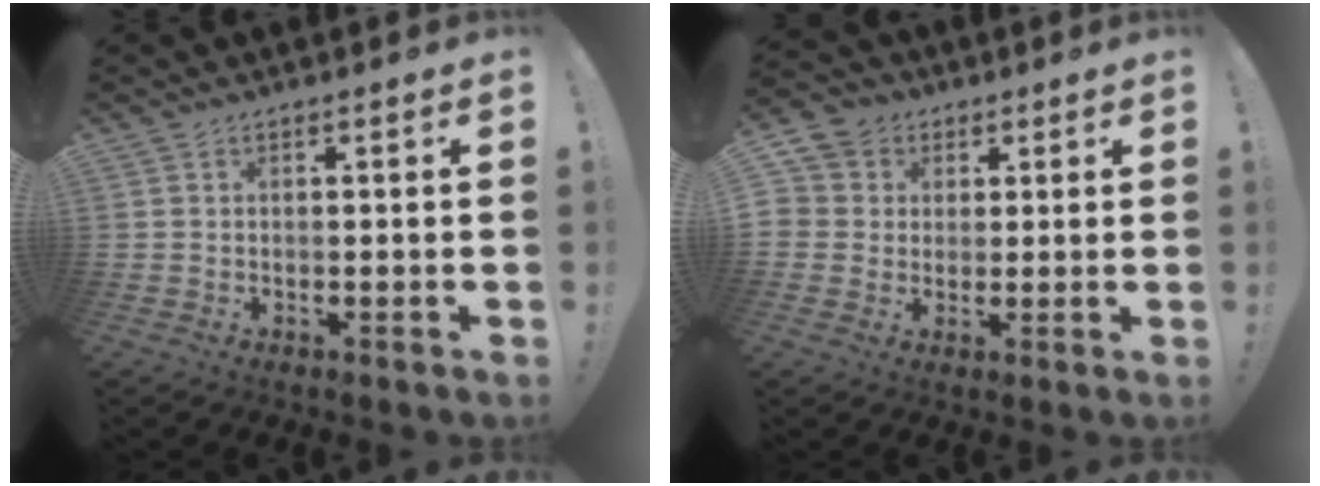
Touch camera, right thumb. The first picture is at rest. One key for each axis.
{"total": 6.5, "fx": 0.8, "fy": 6.4, "fz": 1.3, "tx": -0.029, "ty": 0.000, "tz": 0.018}